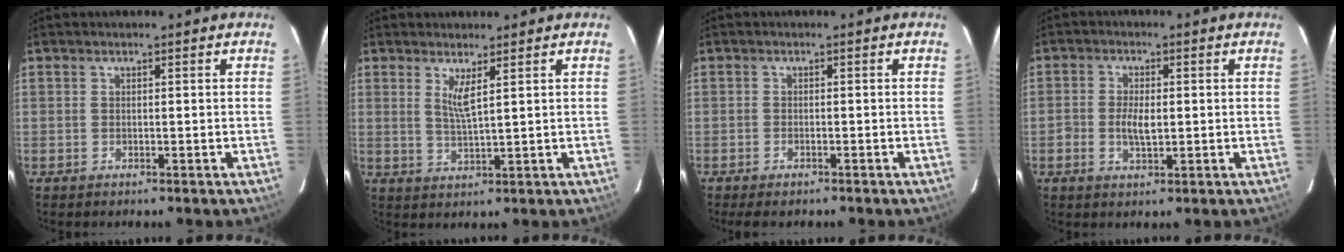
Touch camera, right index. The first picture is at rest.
{"total": 3.3, "force": [1.7, -0.1, 2.8], "torque": [-0.055, -0.011, 0.029]}
{"total": 3.0, "force": [-2.4, 1.1, 1.3], "torque": [-0.036, -0.009, -0.040]}
{"total": 4.1, "force": [-0.5, 2.2, 3.4], "torque": [-0.071, 0.001, -0.011]}